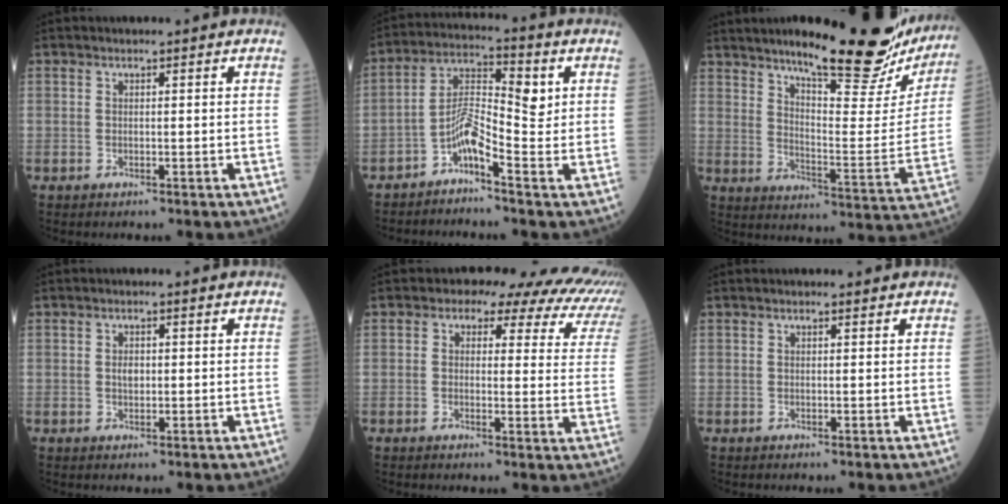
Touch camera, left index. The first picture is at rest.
{"total": 6.5, "force": [-1.2, 1.6, 6.2], "torque": [-0.120, 0.028, -0.023]}
{"total": 24.3, "force": [19.7, 4.3, 13.6], "torque": [-0.194, -0.037, 0.260]}
{"total": 1.5, "force": [0.0, 0.9, 1.1], "torque": [-0.018, 0.000, 0.003]}
{"total": 13.8, "force": [10.8, 5.8, 6.3], "torque": [-0.054, 0.011, 0.093]}
{"total": 0.9, "force": [0.7, 0.3, 0.5], "torque": [-0.012, 0.006, 0.007]}